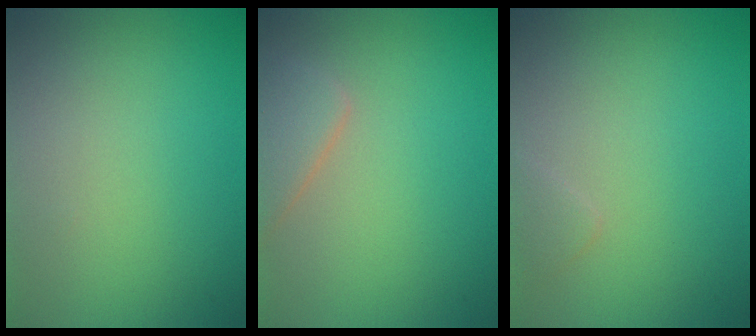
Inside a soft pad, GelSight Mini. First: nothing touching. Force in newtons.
{"total": 2.8, "press": 2.8, "slide": 0.2}
{"total": 0.8, "press": 0.8, "slide": 0.1}